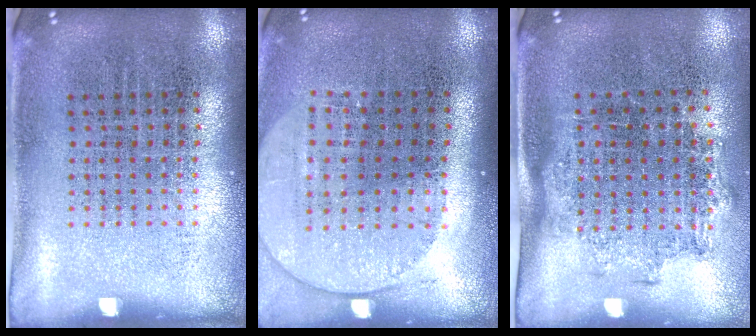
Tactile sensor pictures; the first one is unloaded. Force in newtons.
{"total": 1.5, "press": 1.3, "slide": 0.7}
{"total": 1.3, "press": 1.0, "slide": 0.8}